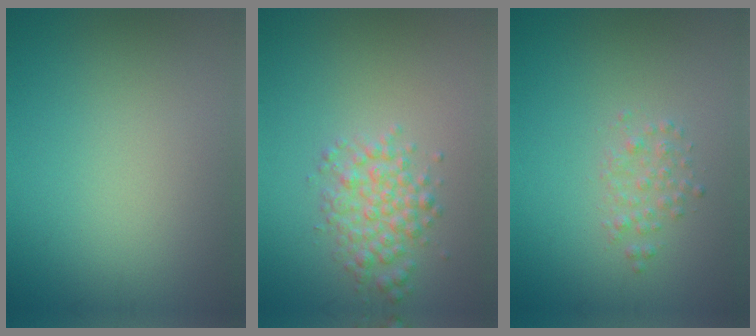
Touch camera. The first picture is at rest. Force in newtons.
{"total": 3.0, "press": 3.0, "slide": 0.1}
{"total": 1.4, "press": 1.4, "slide": 0.0}